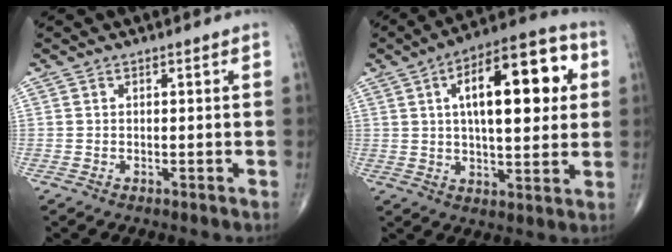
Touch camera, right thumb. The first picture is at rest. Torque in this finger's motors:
{"motor_torque": [0.58, 4.43, 1.96, 0.76, 0.15]}